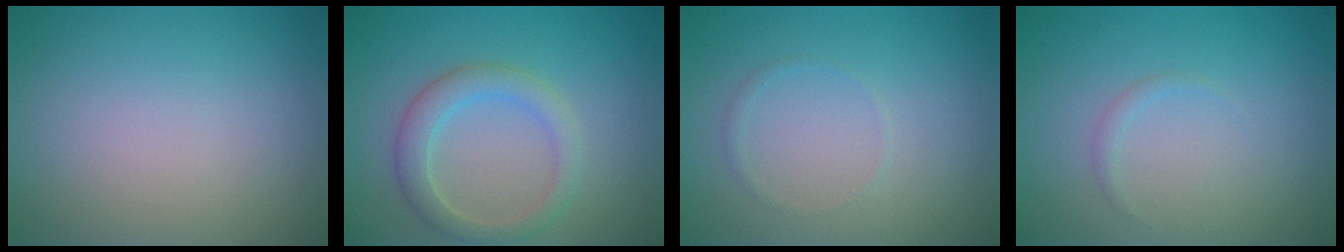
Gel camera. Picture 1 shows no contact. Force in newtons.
{"total": 3.1, "press": 3.1, "slide": 0.1}
{"total": 0.6, "press": 0.6, "slide": 0.1}
{"total": 0.6, "press": 0.6, "slide": 0.1}